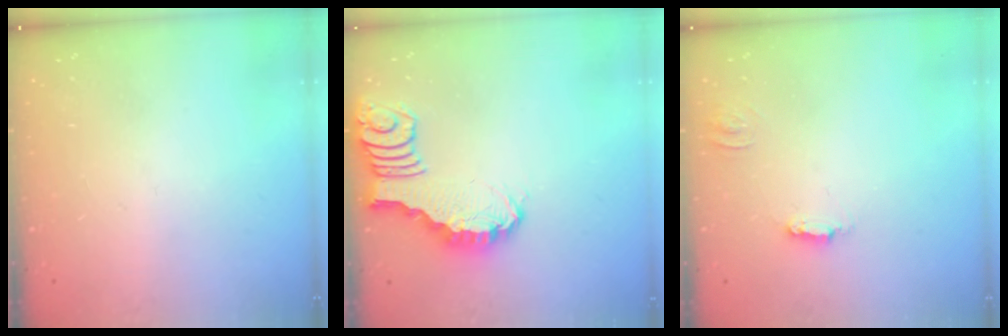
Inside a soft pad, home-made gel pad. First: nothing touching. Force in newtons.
{"total": 2.5, "press": 2.5, "slide": 0.2}
{"total": 3.5, "press": 3.5, "slide": 0.1}